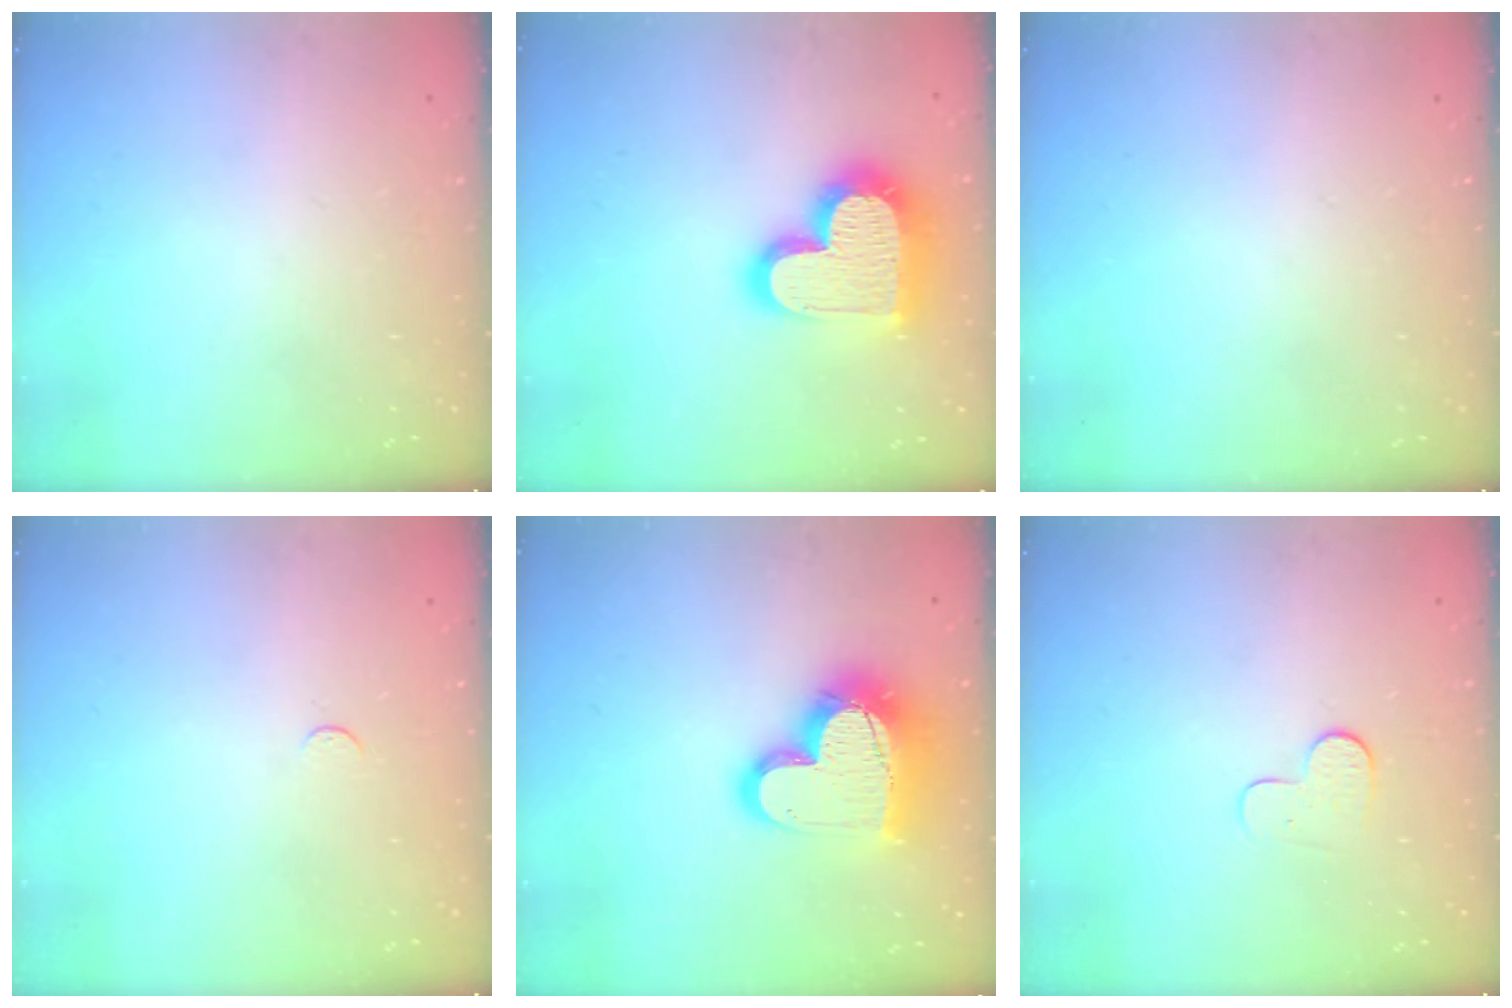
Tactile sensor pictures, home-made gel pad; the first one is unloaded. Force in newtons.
{"total": 22.2, "press": 22.1, "slide": 1.8}
{"total": 0.0}
{"total": 2.4, "press": 2.4, "slide": 0.3}
{"total": 19.0, "press": 18.9, "slide": 1.3}
{"total": 4.1, "press": 4.1, "slide": 0.4}